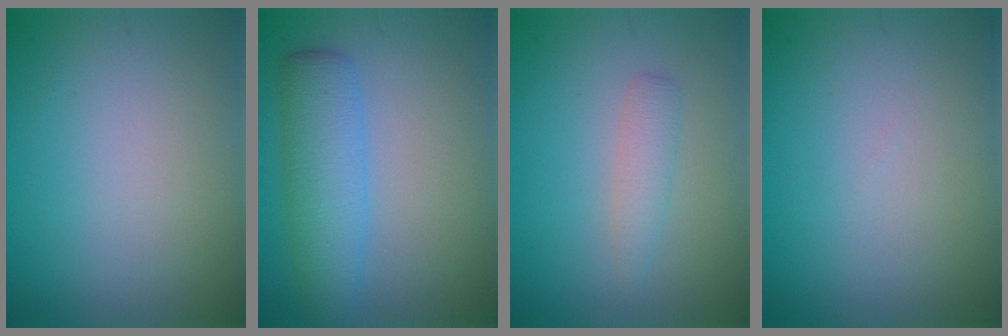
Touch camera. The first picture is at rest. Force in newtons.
{"total": 4.6, "press": 4.6, "slide": 0.1}
{"total": 1.7, "press": 1.7, "slide": 0.1}
{"total": 0.0}